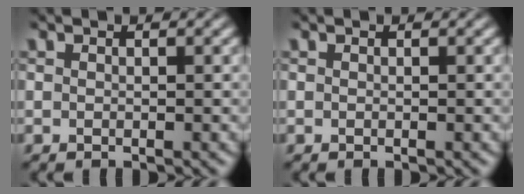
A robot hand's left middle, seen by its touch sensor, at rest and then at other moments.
{"total": 0.0}